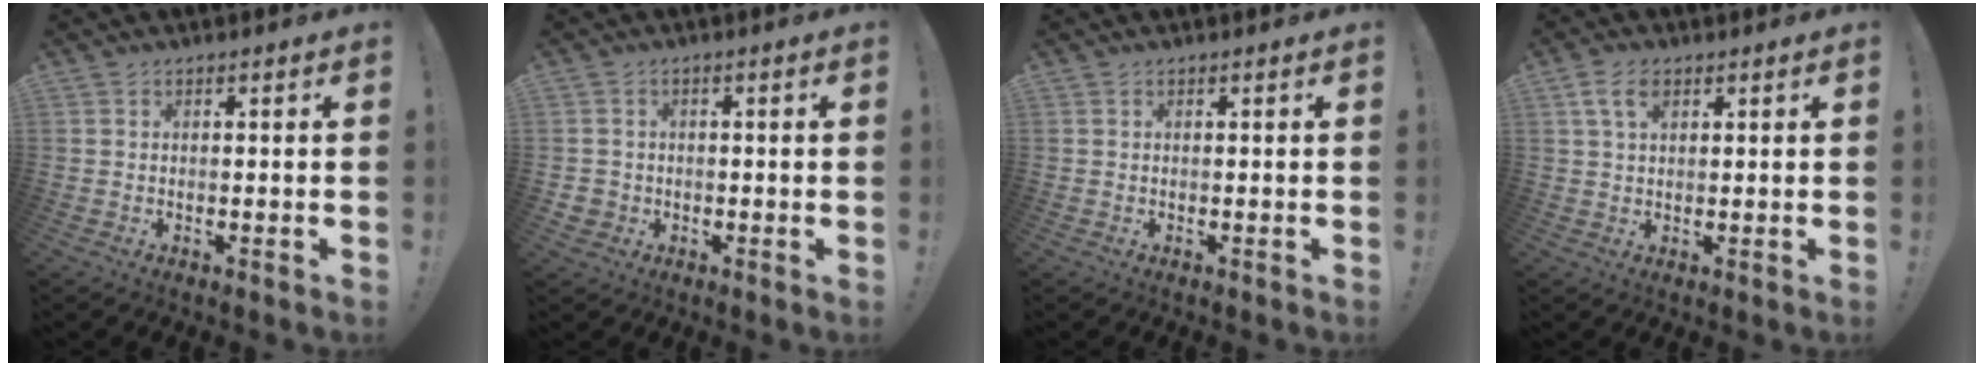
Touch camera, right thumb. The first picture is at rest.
{"total": 2.6, "force": [-0.4, 2.4, 0.7], "torque": [-0.007, 0.003, -0.007]}
{"total": 0.0}
{"total": 5.4, "force": [2.5, 3.2, 3.6], "torque": [-0.068, -0.001, 0.047]}